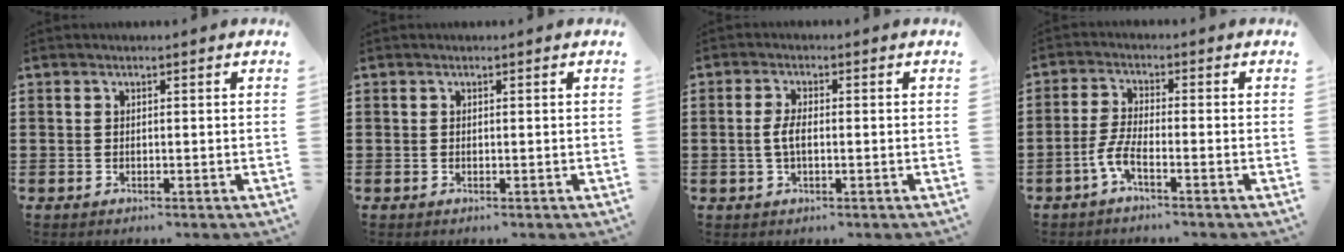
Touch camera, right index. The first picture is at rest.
{"total": 0.0}
{"total": 3.0, "force": [-0.4, 1.1, 2.8], "torque": [-0.067, -0.003, -0.012]}
{"total": 4.1, "force": [-2.5, 0.4, 3.3], "torque": [-0.087, -0.013, -0.052]}